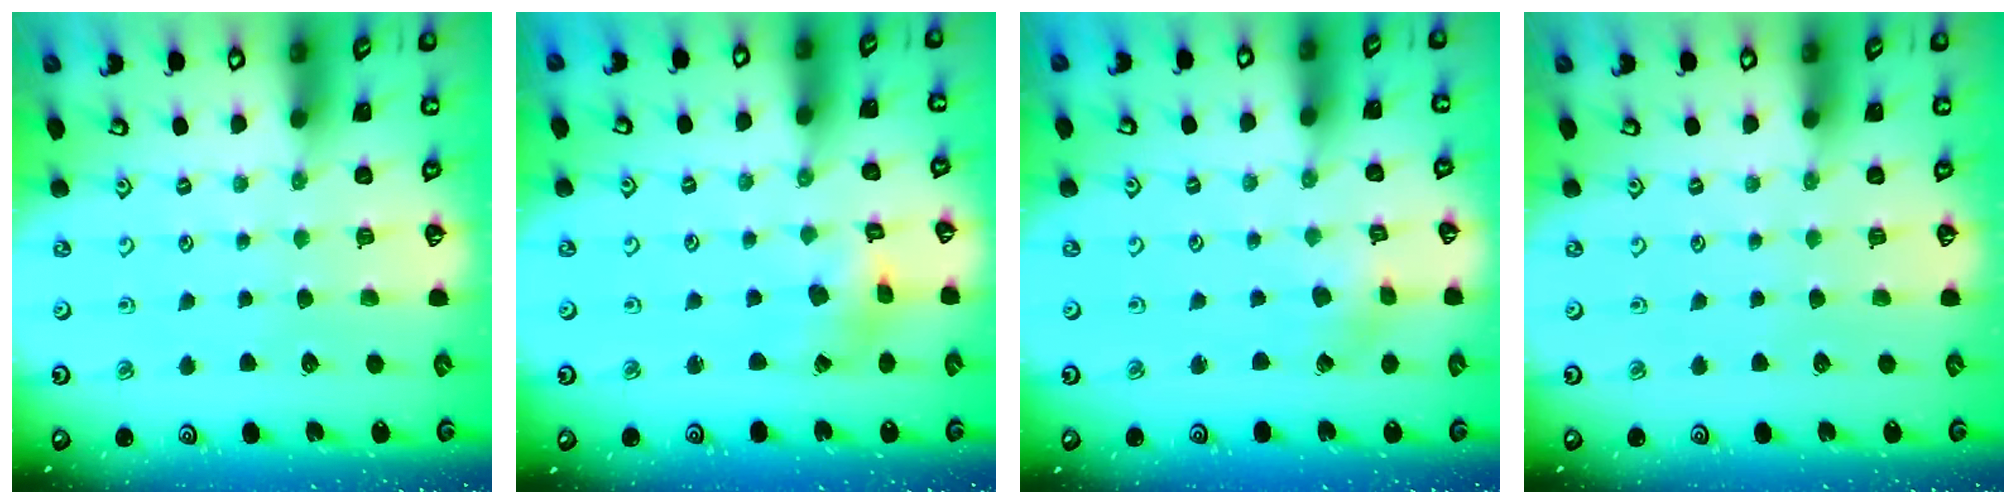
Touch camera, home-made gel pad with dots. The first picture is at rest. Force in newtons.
{"total": 4.6, "press": 4.6, "slide": 0.7}
{"total": 2.2, "press": 2.2, "slide": 0.1}
{"total": 0.0}